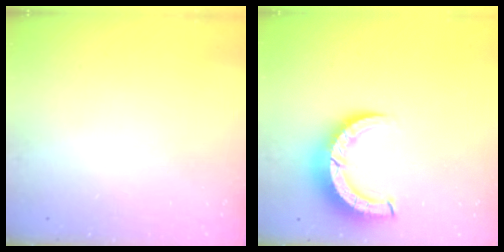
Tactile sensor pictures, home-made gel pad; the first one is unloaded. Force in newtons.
{"total": 6.7, "press": 6.7, "slide": 0.7}